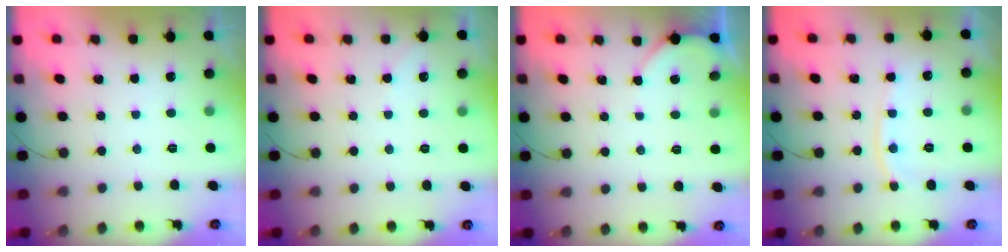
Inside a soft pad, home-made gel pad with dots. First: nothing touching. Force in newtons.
{"total": 2.3, "press": 2.3, "slide": 0.4}
{"total": 2.1, "press": 2.1, "slide": 0.2}
{"total": 8.9, "press": 8.9, "slide": 1.2}